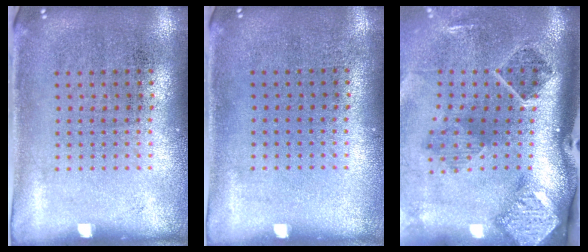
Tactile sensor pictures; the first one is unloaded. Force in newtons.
{"total": 0.0}
{"total": 2.9, "press": 1.9, "slide": 2.2}